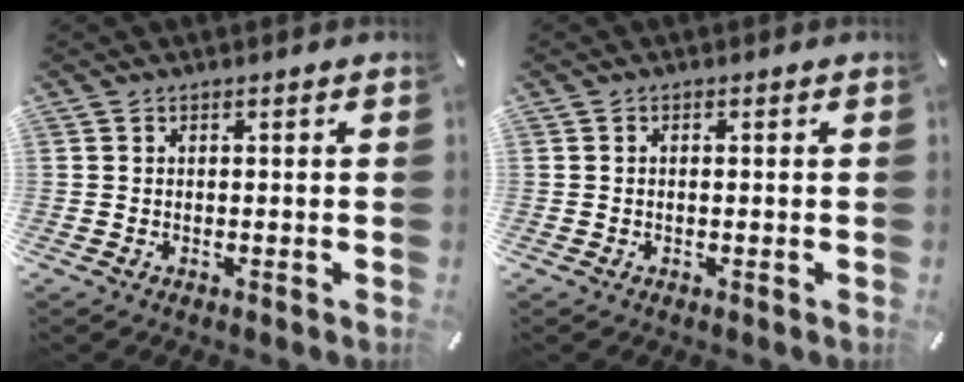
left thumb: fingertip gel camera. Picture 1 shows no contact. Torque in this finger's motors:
{"motor_torque": [0.17, 0.17, -0.20, -0.17, -0.01]}